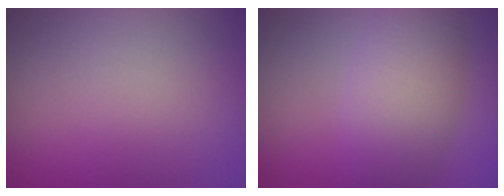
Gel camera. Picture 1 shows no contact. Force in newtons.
{"total": 5.7, "press": 5.7, "slide": 0.3}